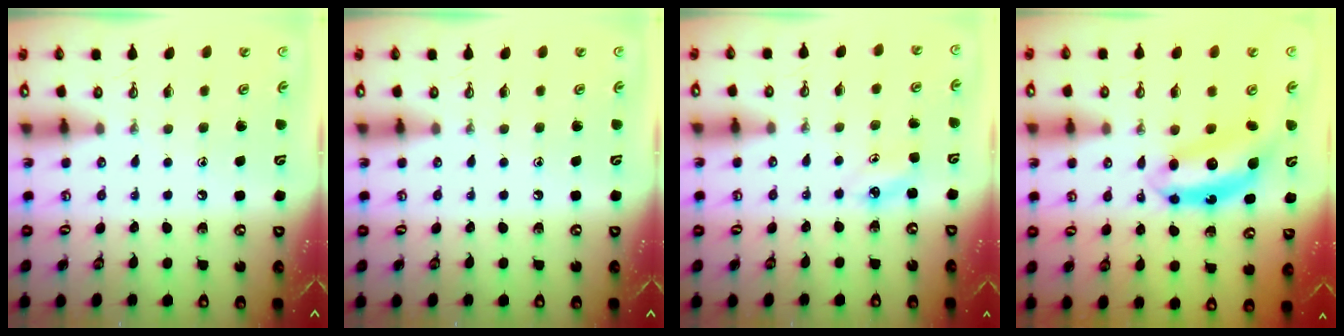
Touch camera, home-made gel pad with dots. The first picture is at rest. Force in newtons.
{"total": 0.0}
{"total": 3.9, "press": 3.8, "slide": 0.4}
{"total": 7.3, "press": 7.3, "slide": 0.2}